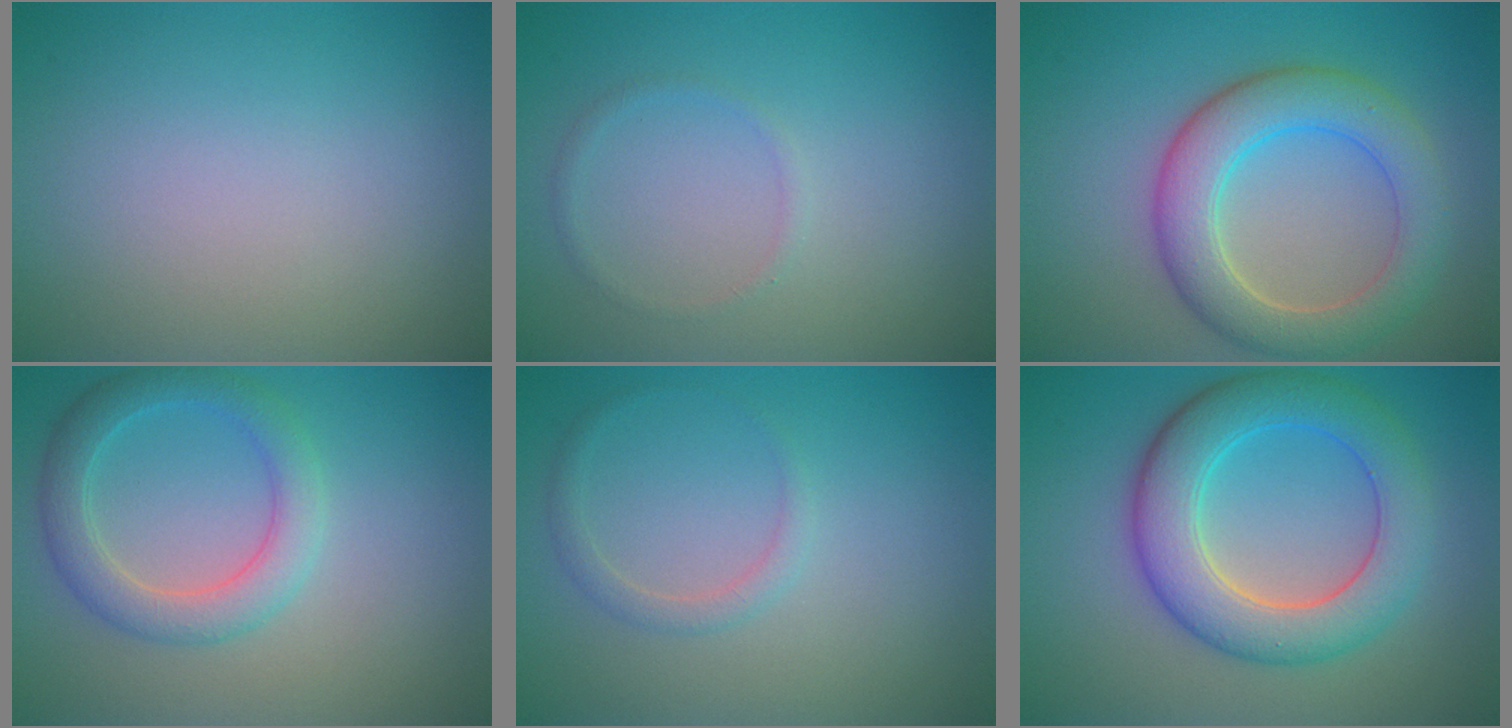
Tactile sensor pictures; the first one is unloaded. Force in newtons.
{"total": 0.8, "press": 0.8, "slide": 0.1}
{"total": 6.2, "press": 6.2, "slide": 0.3}
{"total": 3.6, "press": 3.6, "slide": 0.1}
{"total": 1.3, "press": 1.3, "slide": 0.1}
{"total": 7.2, "press": 7.2, "slide": 0.2}